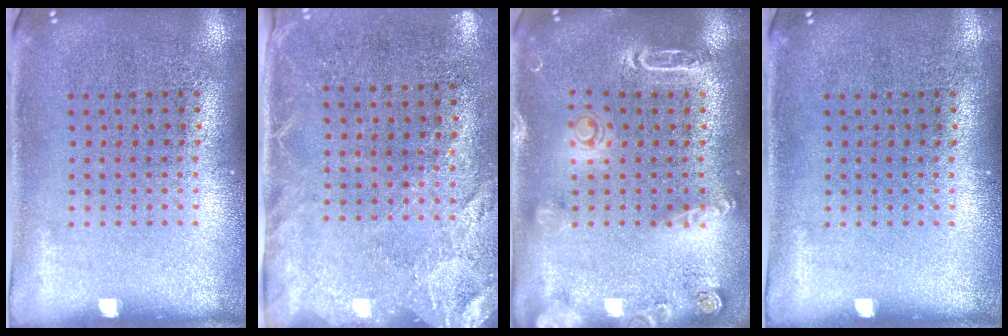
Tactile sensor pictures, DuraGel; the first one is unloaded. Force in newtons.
{"total": 2.5, "press": 2.1, "slide": 1.3}
{"total": 1.9, "press": 1.9, "slide": 0.5}
{"total": 0.0}